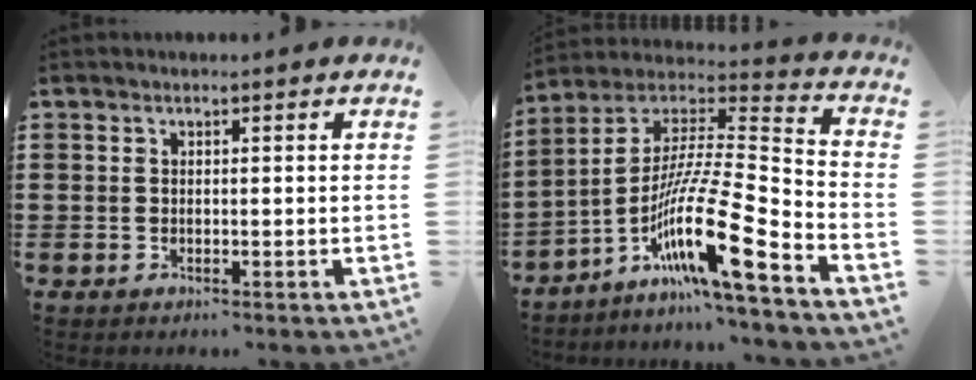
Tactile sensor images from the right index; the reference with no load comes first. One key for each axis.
{"total": 15.8, "fx": -8.9, "fy": 1.8, "fz": 12.9, "tx": -0.240, "ty": -0.009, "tz": -0.169}